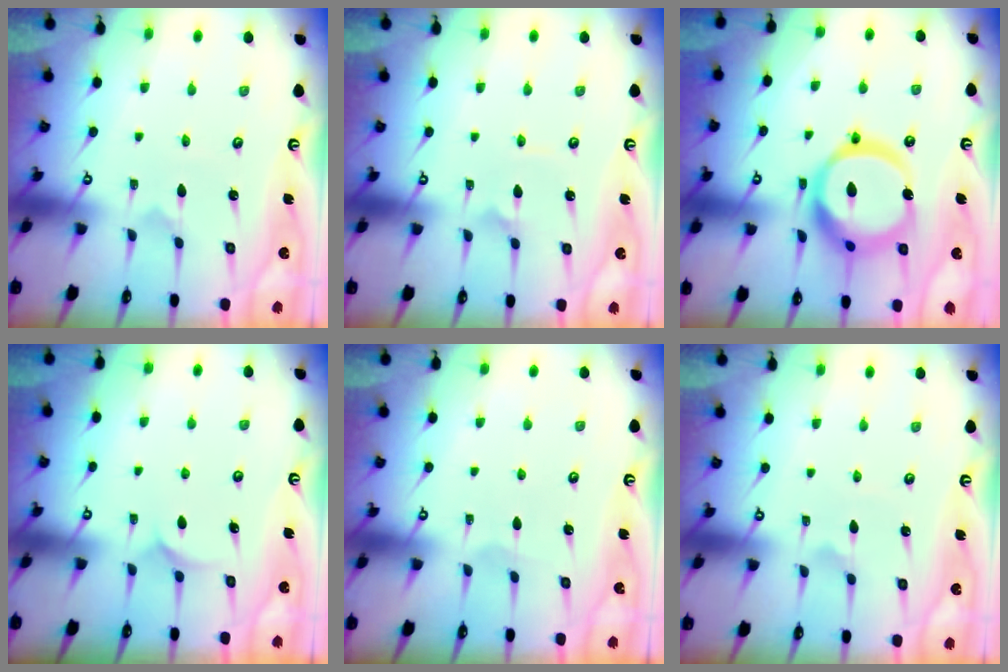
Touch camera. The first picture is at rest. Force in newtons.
{"total": 3.5, "press": 3.5, "slide": 0.3}
{"total": 19.4, "press": 19.3, "slide": 2.1}
{"total": 5.4, "press": 5.4, "slide": 0.3}
{"total": 2.8, "press": 2.8, "slide": 0.2}
{"total": 2.3, "press": 2.3, "slide": 0.1}